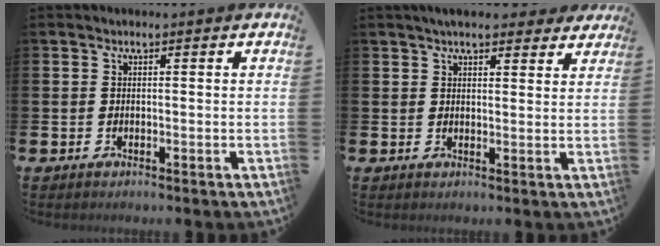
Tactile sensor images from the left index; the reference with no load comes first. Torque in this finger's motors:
{"motor_torque": [1.19, -0.95, 0.39, 0.13]}